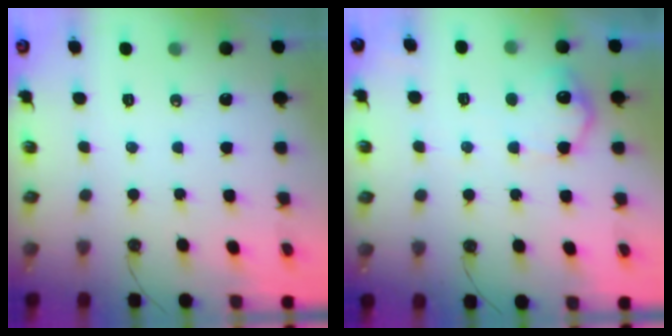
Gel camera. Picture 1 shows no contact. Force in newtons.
{"total": 10.8, "press": 10.8, "slide": 0.2}